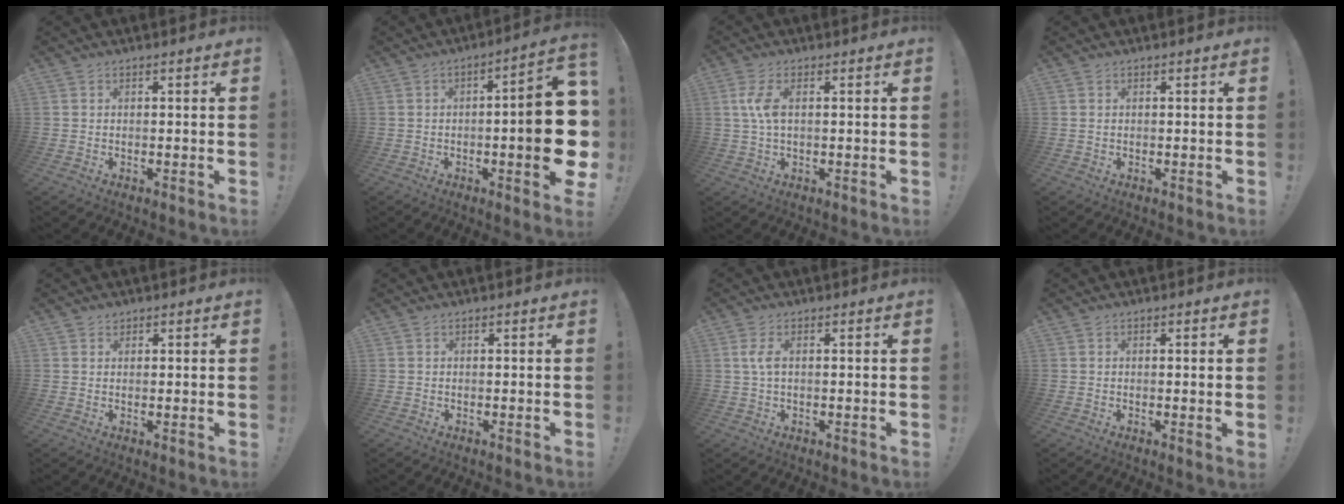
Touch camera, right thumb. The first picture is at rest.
{"total": 16.3, "force": [-2.1, 2.8, 15.9], "torque": [-0.213, 0.003, -0.030]}
{"total": 5.2, "force": [0.7, 2.0, 4.8], "torque": [-0.102, 0.000, 0.009]}
{"total": 0.0}
{"total": 1.4, "force": [1.0, 0.9, 0.1], "torque": [-0.001, 0.000, 0.020]}
{"total": 0.0}
{"total": 3.3, "force": [0.4, 1.2, 3.0], "torque": [-0.064, 0.002, 0.006]}
{"total": 1.3, "force": [0.3, -0.5, 1.2], "torque": [-0.018, -0.004, 0.004]}